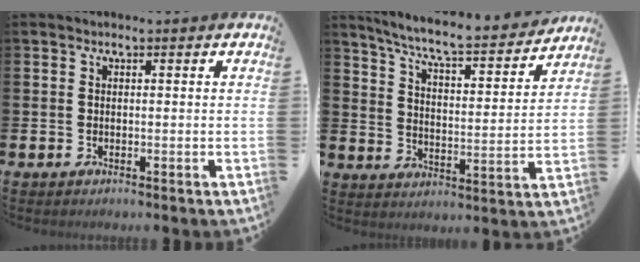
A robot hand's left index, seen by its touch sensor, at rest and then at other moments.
{"total": 7.6, "force": [7.0, 0.5, 2.7], "torque": [-0.077, -0.053, 0.116]}